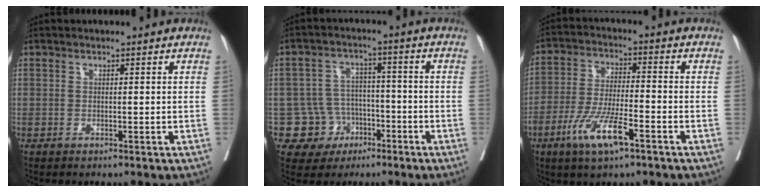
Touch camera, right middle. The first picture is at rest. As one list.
[{"total": 7.1, "force": [-3.0, 6.4, 0.8], "torque": [-0.010, 0.013, -0.041]}, {"total": 9.4, "force": [-5.0, 1.8, 7.7], "torque": [-0.157, -0.011, -0.093]}]